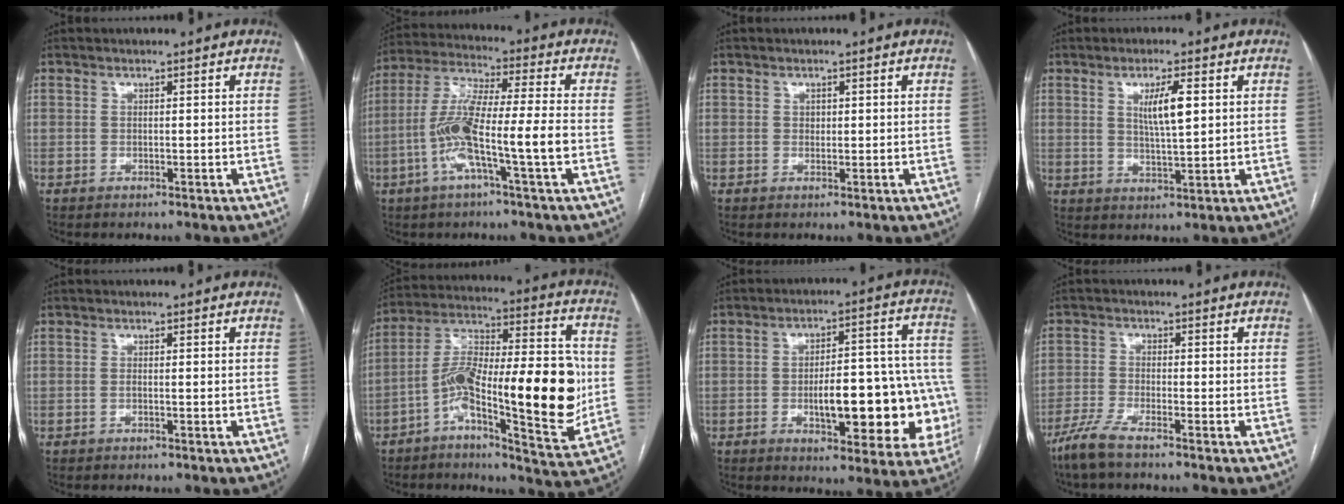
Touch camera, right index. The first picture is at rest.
{"total": 12.7, "force": [-3.5, 0.1, 12.2], "torque": [-0.246, 0.009, -0.075]}
{"total": 0.8, "force": [0.2, 0.7, 0.4], "torque": [-0.003, 0.001, 0.002]}
{"total": 5.5, "force": [1.7, 0.7, 5.2], "torque": [-0.095, -0.003, 0.031]}
{"total": 1.0, "force": [-0.2, 0.2, 1.0], "torque": [-0.018, 0.000, -0.001]}
{"total": 22.0, "force": [-3.6, 4.8, 21.2], "torque": [-0.341, 0.024, -0.057]}
{"total": 19.1, "force": [-4.5, 6.4, 17.4], "torque": [-0.163, 0.042, -0.041]}
{"total": 4.7, "force": [-3.7, 0.2, 2.8], "torque": [-0.069, -0.012, -0.081]}